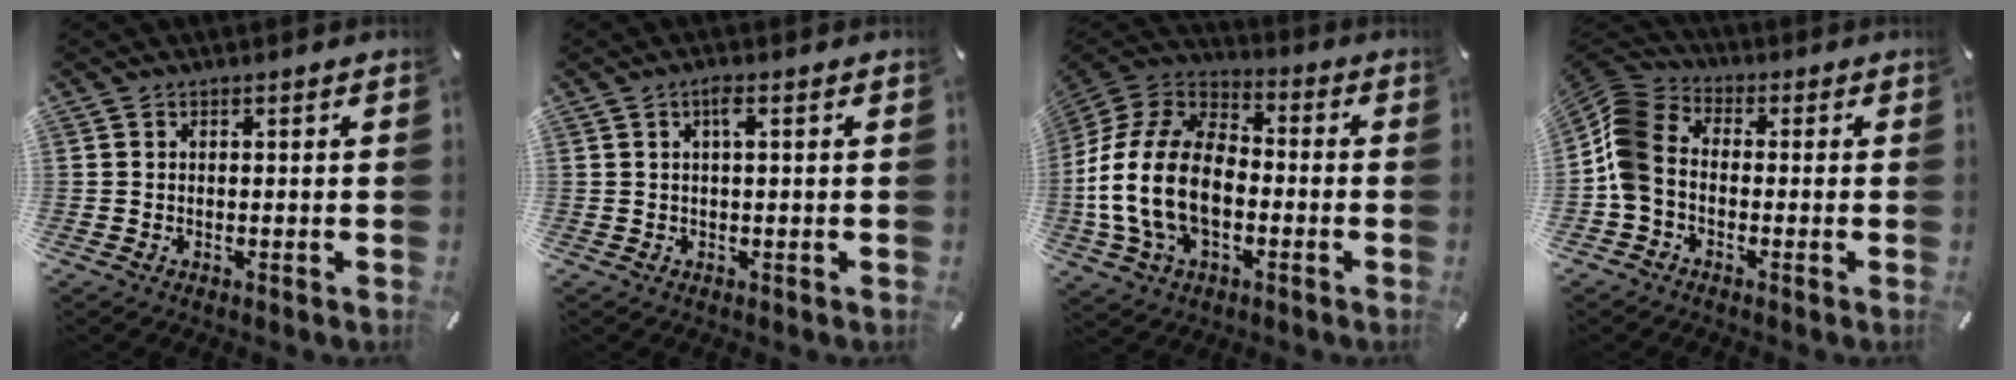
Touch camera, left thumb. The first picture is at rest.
{"total": 2.4, "force": [0.5, 0.4, 2.3], "torque": [-0.045, 0.004, 0.007]}
{"total": 18.9, "force": [-4.9, 12.6, 13.2], "torque": [-0.279, 0.036, -0.085]}
{"total": 9.3, "force": [-2.9, 6.8, 5.5], "torque": [-0.136, 0.014, -0.061]}